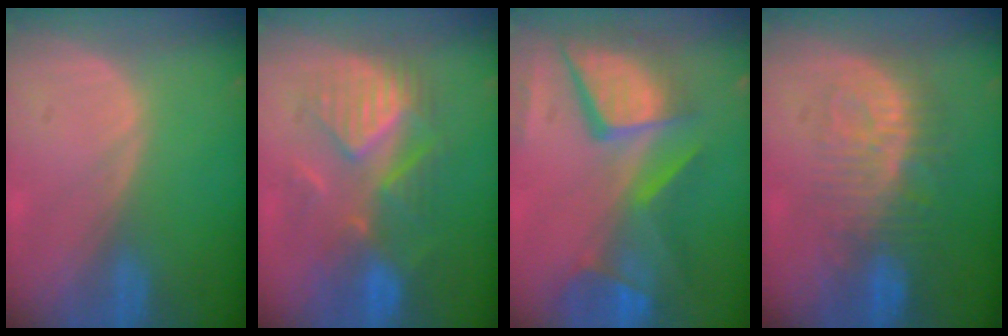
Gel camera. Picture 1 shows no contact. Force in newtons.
{"total": 9.0, "press": 8.9, "slide": 0.9}
{"total": 12.4, "press": 10.1, "slide": 7.1}
{"total": 9.4, "press": 8.5, "slide": 3.9}